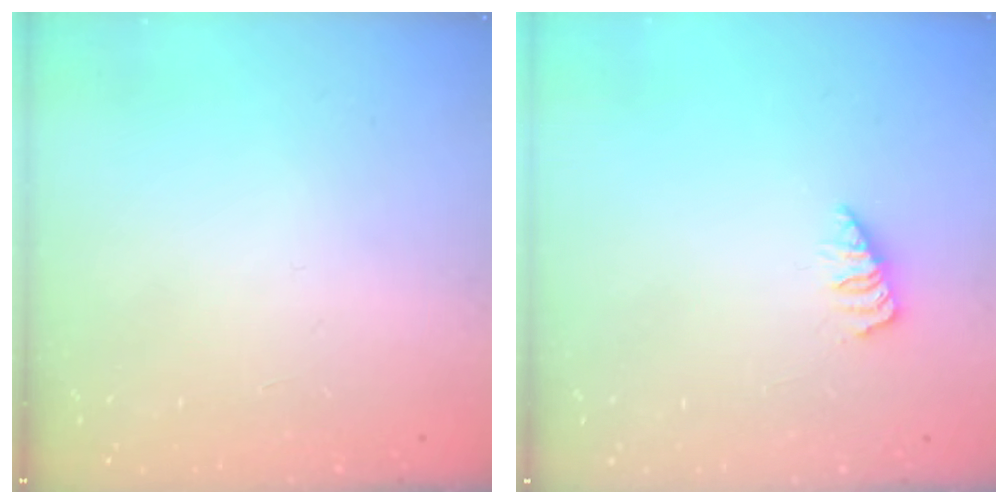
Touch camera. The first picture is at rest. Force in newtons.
{"total": 0.9, "press": 0.8, "slide": 0.3}